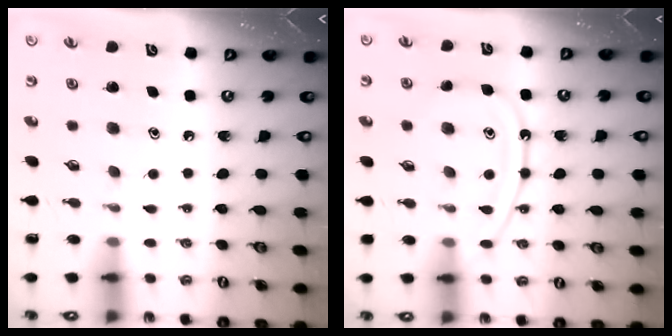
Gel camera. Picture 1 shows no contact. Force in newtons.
{"total": 11.1, "press": 11.1, "slide": 1.2}